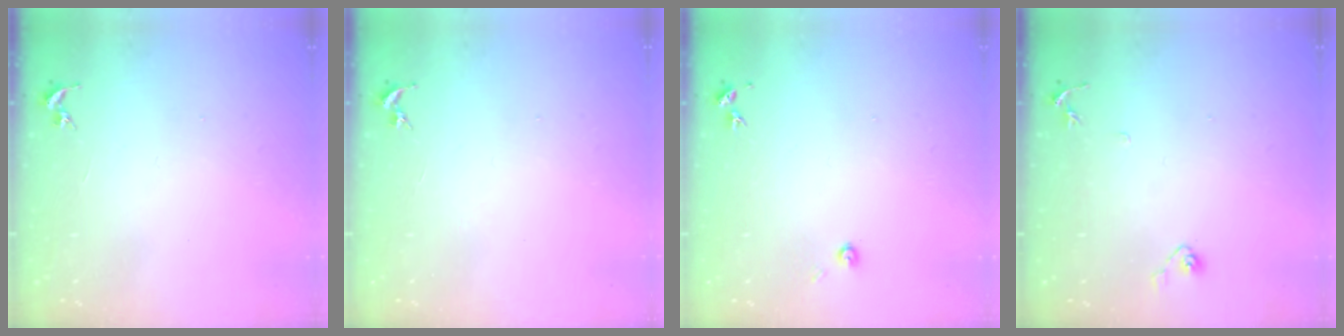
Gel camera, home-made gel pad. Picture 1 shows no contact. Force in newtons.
{"total": 0.0}
{"total": 3.9, "press": 3.9, "slide": 0.5}
{"total": 4.8, "press": 4.7, "slide": 1.0}